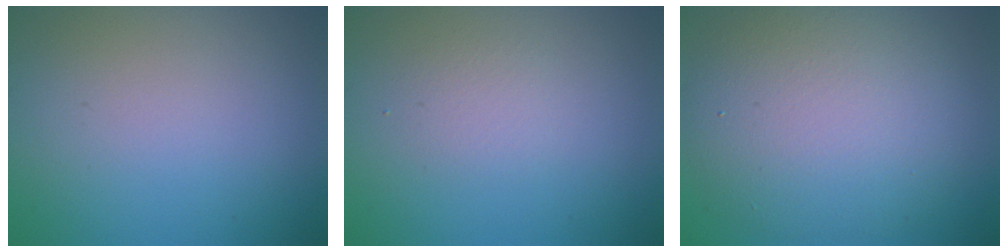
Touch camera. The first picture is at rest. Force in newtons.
{"total": 1.4, "press": 1.4, "slide": 0.1}
{"total": 8.8, "press": 8.8, "slide": 0.7}